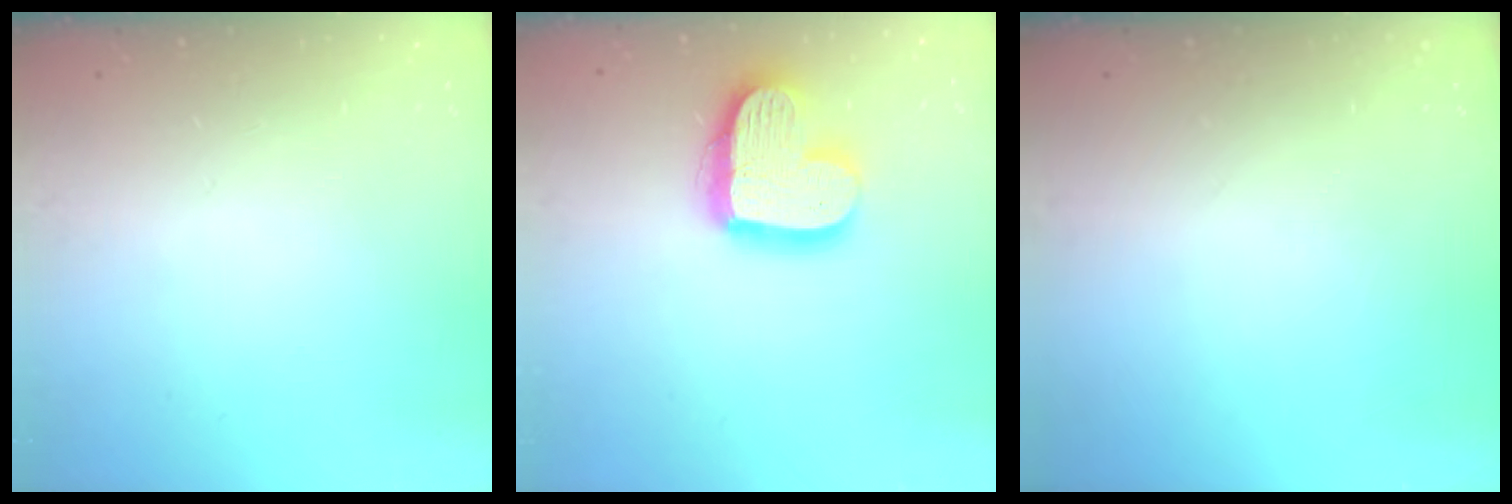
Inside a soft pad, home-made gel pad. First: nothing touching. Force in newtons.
{"total": 17.4, "press": 17.3, "slide": 1.6}
{"total": 0.0}